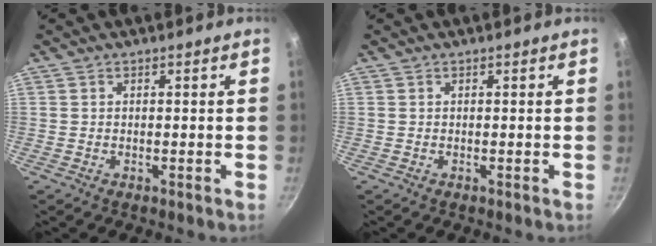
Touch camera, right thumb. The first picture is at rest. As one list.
[{"total": 0.0}]